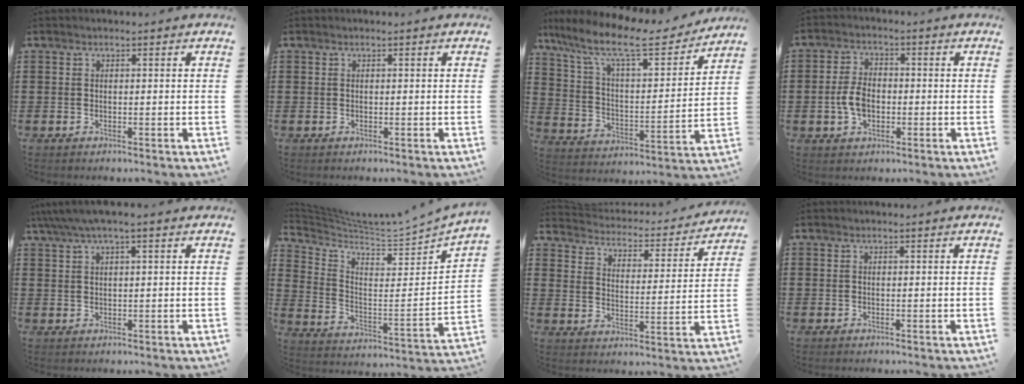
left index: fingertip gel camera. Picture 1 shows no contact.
{"total": 0.0}
{"total": 12.4, "force": [9.8, 2.0, 7.3], "torque": [-0.170, -0.056, 0.164]}
{"total": 5.2, "force": [-0.9, 3.1, 4.1], "torque": [-0.103, -0.003, -0.023]}
{"total": 2.8, "force": [1.4, 0.6, 2.4], "torque": [-0.048, 0.004, 0.024]}
{"total": 4.4, "force": [4.2, -0.2, 1.2], "torque": [-0.051, -0.054, 0.064]}
{"total": 3.0, "force": [3.0, 0.3, 0.2], "torque": [-0.027, -0.028, 0.042]}
{"total": 0.0}